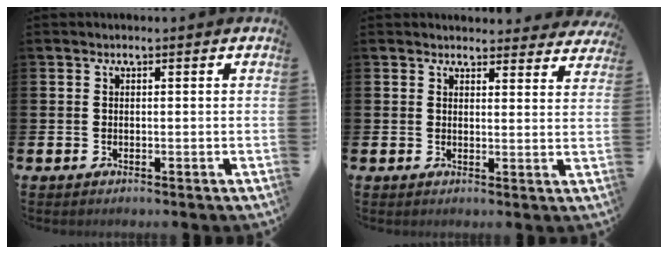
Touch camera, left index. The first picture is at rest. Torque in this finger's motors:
{"motor_torque": [0.80, -1.22, 0.14, 0.00]}